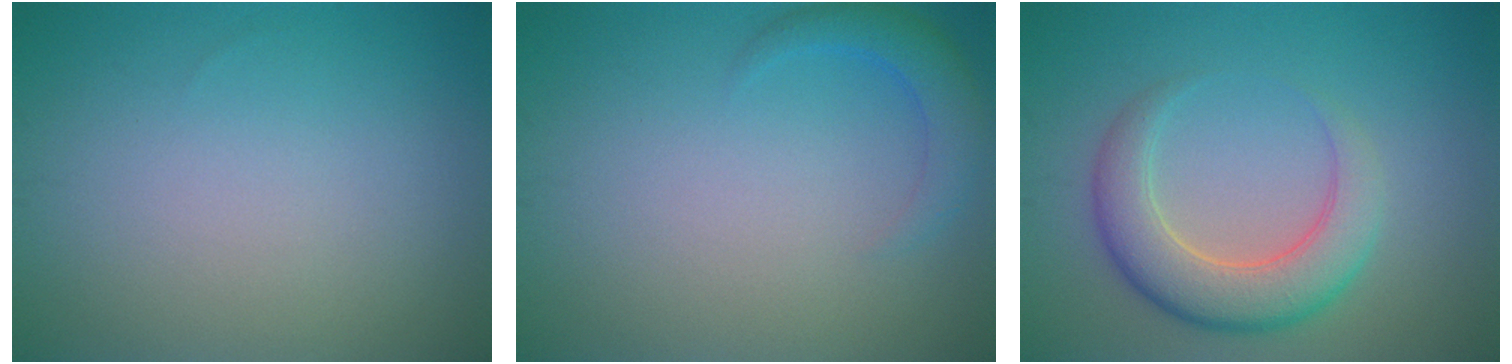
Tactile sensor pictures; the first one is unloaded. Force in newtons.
{"total": 2.4, "press": 2.4, "slide": 0.2}
{"total": 5.4, "press": 5.4, "slide": 0.3}